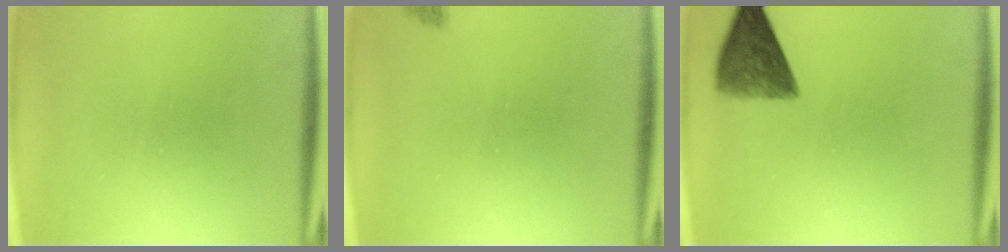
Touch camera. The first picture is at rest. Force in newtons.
{"total": 1.3}
{"total": 7.3}